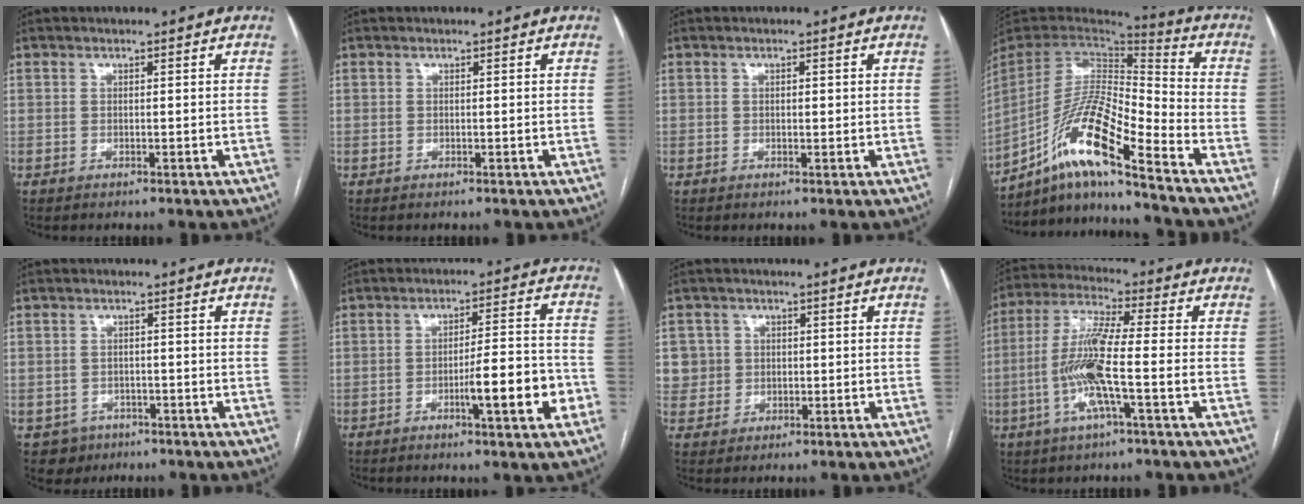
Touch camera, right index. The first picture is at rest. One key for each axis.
{"total": 0.0}
{"total": 0.8, "fx": 0.1, "fy": 0.2, "fz": 0.8, "tx": -0.014, "ty": 0.000, "tz": 0.001}
{"total": 15.8, "fx": -10.4, "fy": 0.5, "fz": 11.9, "tx": -0.235, "ty": 0.007, "tz": -0.191}
{"total": 3.8, "fx": -1.9, "fy": 3.3, "fz": -0.1, "tx": 0.007, "ty": 0.011, "tz": -0.026}
{"total": 9.6, "fx": -3.5, "fy": 1.0, "fz": 8.8, "tx": -0.128, "ty": 0.007, "tz": -0.050}
{"total": 4.8, "fx": 0.9, "fy": 4.8, "fz": -0.1, "tx": 0.018, "ty": 0.012, "tz": 0.020}
{"total": 11.1, "fx": -2.5, "fy": 0.2, "fz": 10.8, "tx": -0.220, "ty": 0.002, "tz": -0.058}